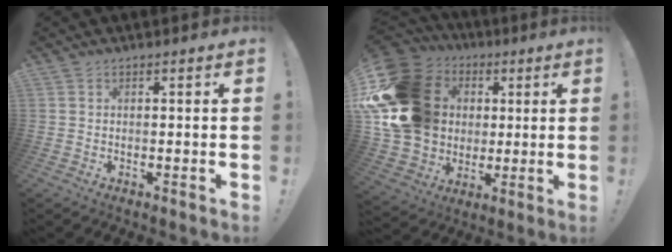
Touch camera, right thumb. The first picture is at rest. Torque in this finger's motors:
{"motor_torque": [2.51, 2.51, 1.09, 0.04, 0.82]}